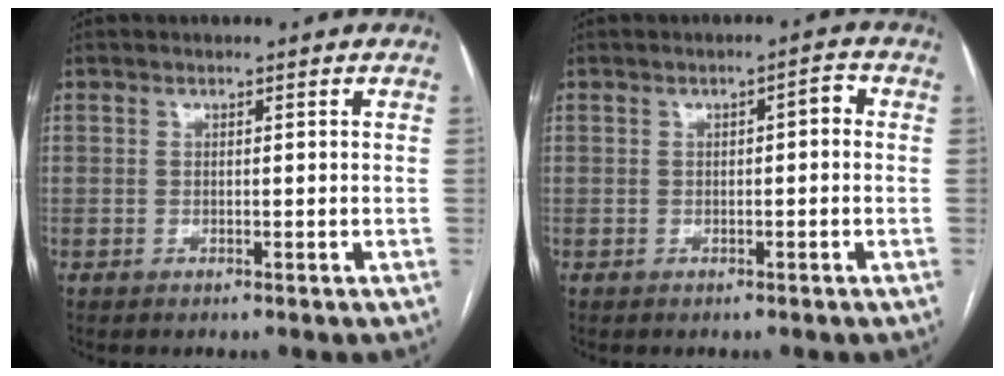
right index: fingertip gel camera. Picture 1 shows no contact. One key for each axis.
{"total": 1.9, "fx": 0.0, "fy": 0.6, "fz": 1.8, "tx": -0.021, "ty": 0.011, "tz": -0.001}